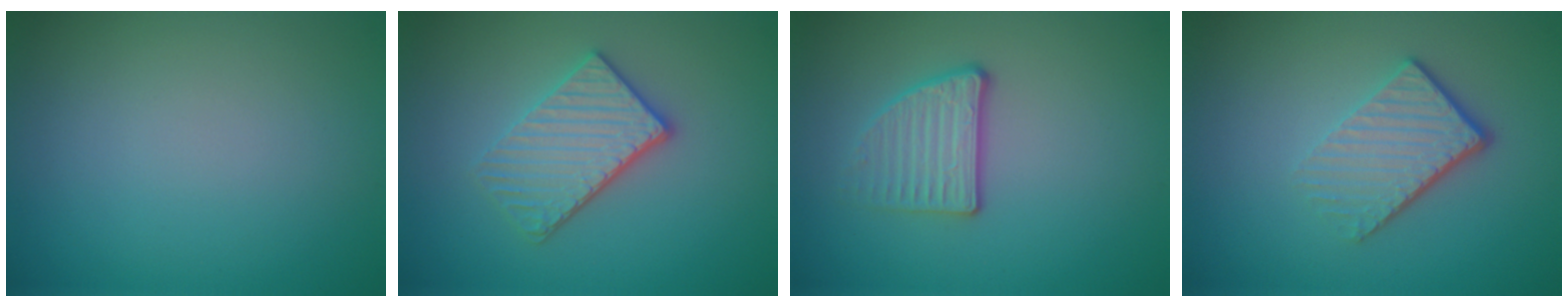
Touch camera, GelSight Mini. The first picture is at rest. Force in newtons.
{"total": 3.8, "press": 3.2, "slide": 2.0}
{"total": 2.8, "press": 2.3, "slide": 1.5}
{"total": 4.1, "press": 2.7, "slide": 3.2}